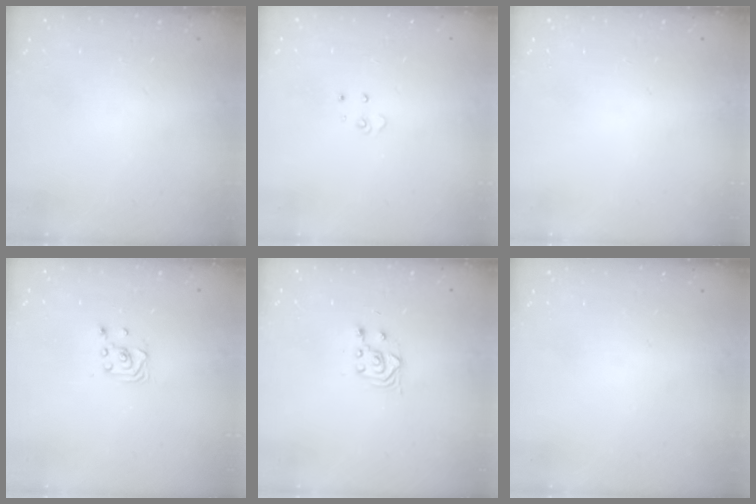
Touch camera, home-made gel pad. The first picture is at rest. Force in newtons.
{"total": 3.4, "press": 3.4, "slide": 0.3}
{"total": 0.0}
{"total": 2.6, "press": 2.6, "slide": 0.2}
{"total": 3.0, "press": 2.6, "slide": 1.3}
{"total": 0.0}